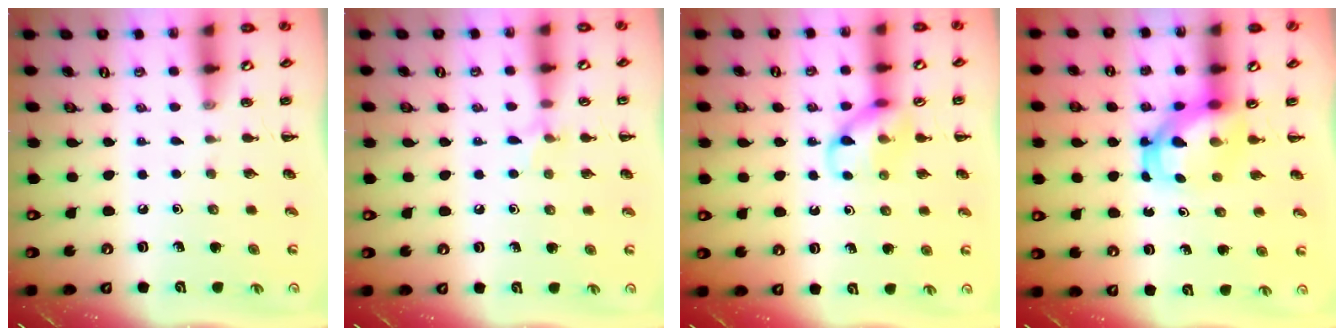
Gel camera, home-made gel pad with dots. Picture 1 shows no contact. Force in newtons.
{"total": 5.8, "press": 5.5, "slide": 1.9}
{"total": 11.7, "press": 11.6, "slide": 1.1}
{"total": 4.9, "press": 4.8, "slide": 0.8}